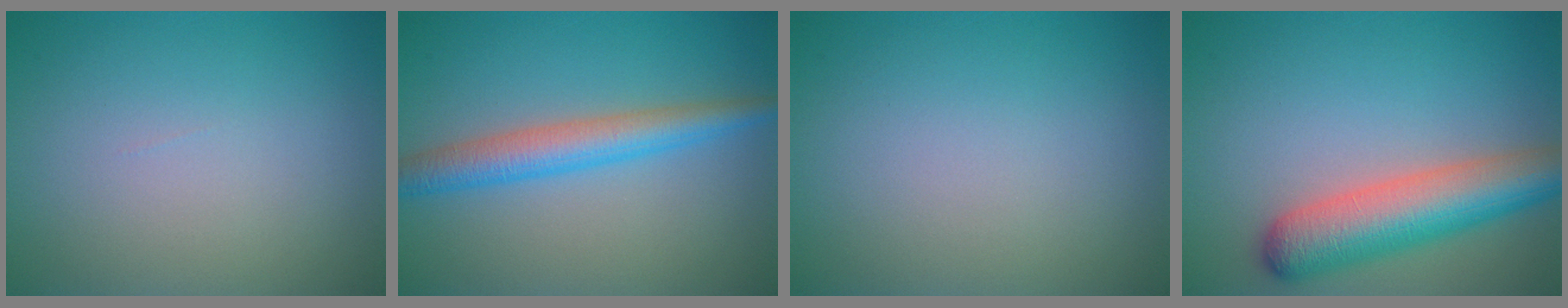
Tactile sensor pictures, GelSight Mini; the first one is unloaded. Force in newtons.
{"total": 4.2, "press": 4.2, "slide": 0.1}
{"total": 0.0}
{"total": 7.0, "press": 7.0, "slide": 0.4}